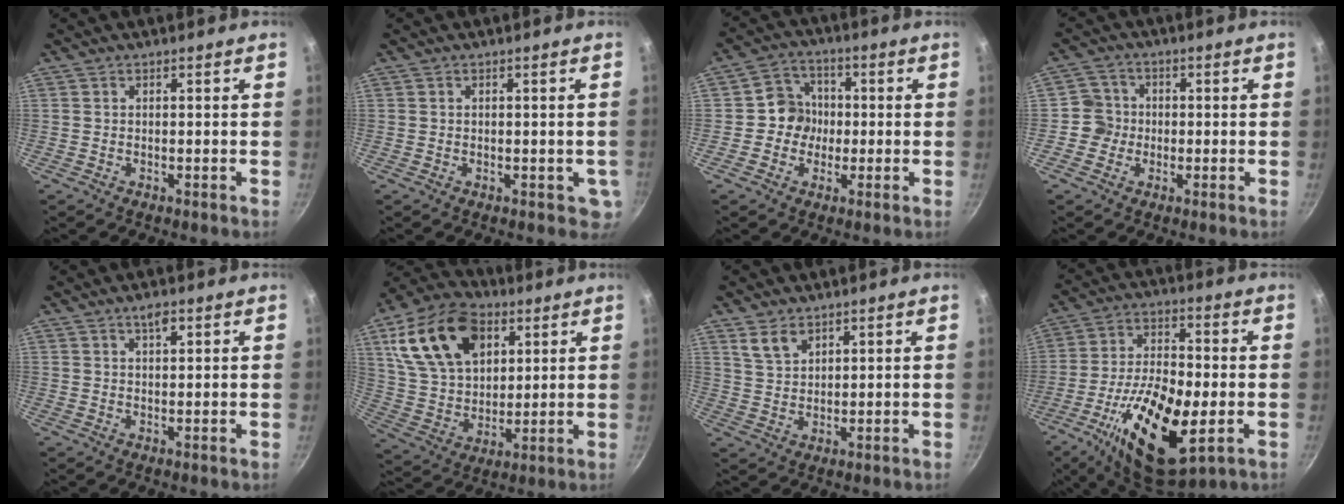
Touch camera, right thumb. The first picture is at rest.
{"total": 2.7, "force": [-0.1, 2.0, 1.8], "torque": [-0.017, -0.004, -0.001]}
{"total": 7.0, "force": [-0.4, 6.6, 2.3], "torque": [0.007, 0.015, -0.023]}
{"total": 4.6, "force": [-0.7, 4.5, 0.7], "torque": [0.018, 0.012, -0.026]}
{"total": 2.6, "force": [1.5, 1.0, 1.9], "torque": [-0.026, -0.005, 0.023]}
{"total": 21.2, "force": [8.4, 13.7, 13.8], "torque": [-0.224, -0.014, 0.153]}
{"total": 4.8, "force": [3.1, 2.8, 2.5], "torque": [-0.039, -0.013, 0.065]}
{"total": 20.8, "force": [-6.1, 9.1, 17.8], "torque": [-0.318, 0.015, -0.102]}